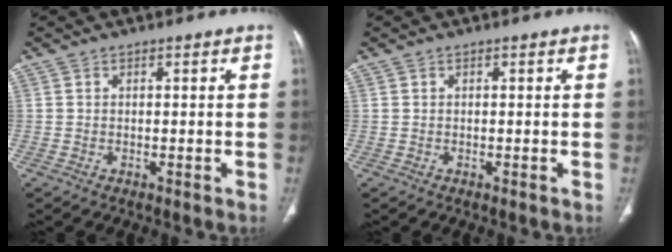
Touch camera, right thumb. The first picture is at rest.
{"total": 0.0}